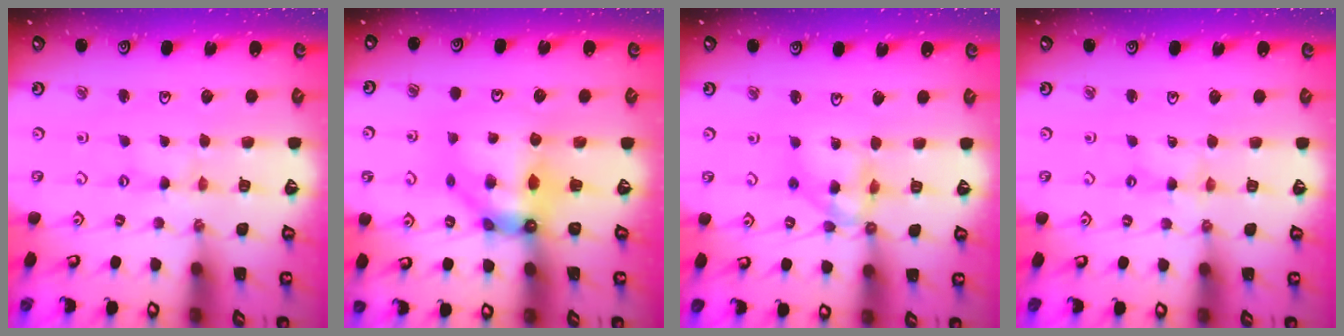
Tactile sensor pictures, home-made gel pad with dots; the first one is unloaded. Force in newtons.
{"total": 9.4, "press": 9.4, "slide": 1.0}
{"total": 11.0, "press": 10.9, "slide": 1.1}
{"total": 1.1, "press": 1.1, "slide": 0.3}